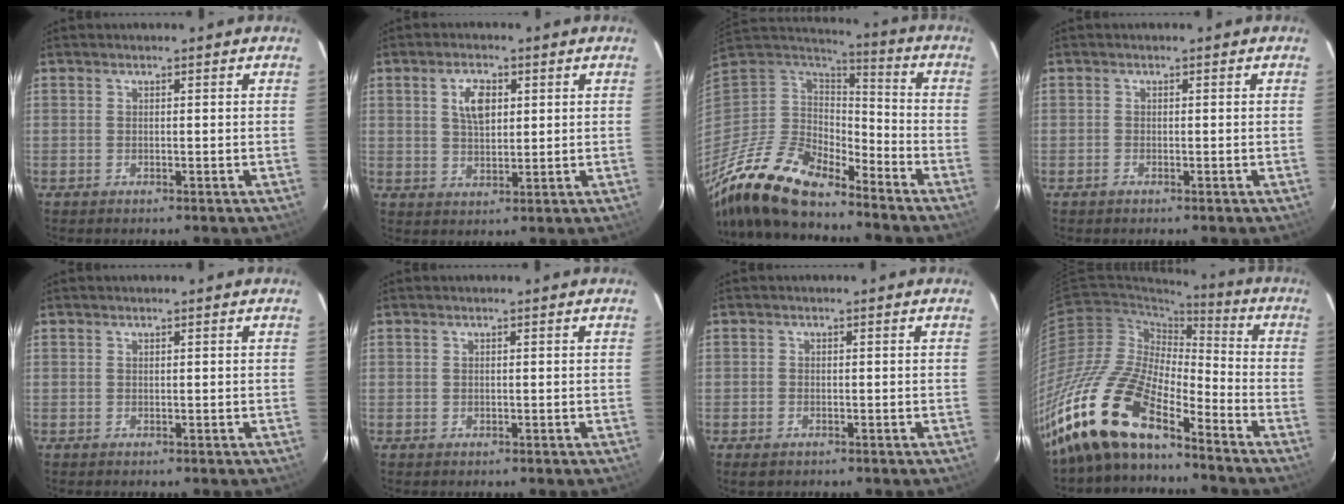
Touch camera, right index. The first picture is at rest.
{"total": 5.4, "force": [1.8, 2.9, 4.2], "torque": [-0.075, 0.007, 0.035]}
{"total": 20.3, "force": [-16.1, 6.5, 10.6], "torque": [-0.227, -0.037, -0.303]}
{"total": 0.6, "force": [-0.5, 0.4, 0.1], "torque": [-0.004, 0.000, -0.011]}
{"total": 0.0}
{"total": 0.0}
{"total": 1.8, "force": [-1.0, 1.2, 0.8], "torque": [-0.016, -0.003, -0.019]}
{"total": 20.3, "force": [-16.2, 6.2, 10.4], "torque": [-0.214, -0.010, -0.321]}